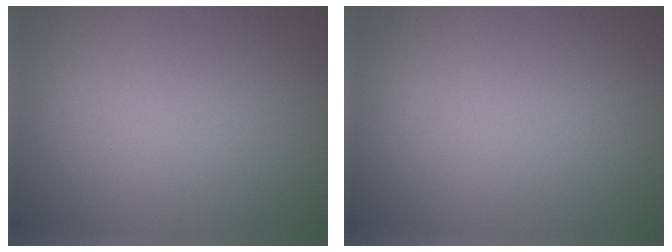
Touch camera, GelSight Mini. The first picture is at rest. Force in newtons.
{"total": 0.0}